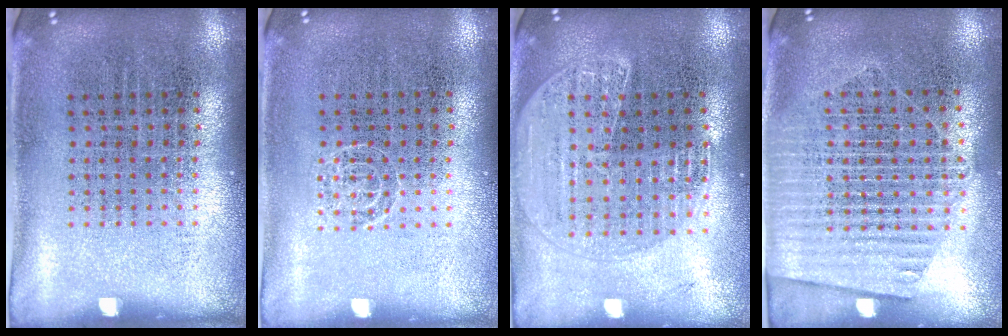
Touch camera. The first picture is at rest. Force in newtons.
{"total": 1.0, "press": 1.0, "slide": 0.1}
{"total": 1.7, "press": 1.6, "slide": 0.6}
{"total": 1.6, "press": 1.5, "slide": 0.7}